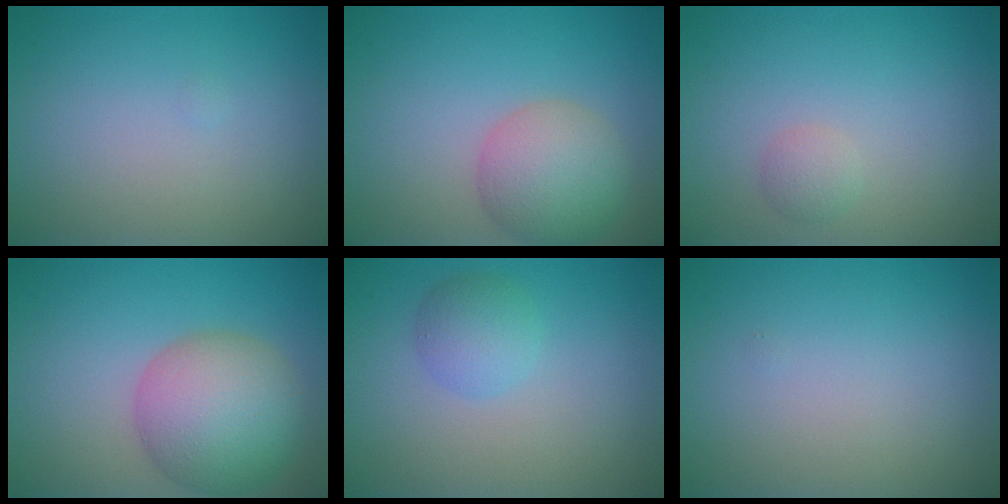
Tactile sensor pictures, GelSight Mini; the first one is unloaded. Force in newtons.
{"total": 5.2, "press": 5.2, "slide": 0.3}
{"total": 1.2, "press": 1.2, "slide": 0.1}
{"total": 7.9, "press": 7.9, "slide": 0.4}
{"total": 2.4, "press": 2.4, "slide": 0.0}
{"total": 0.0}